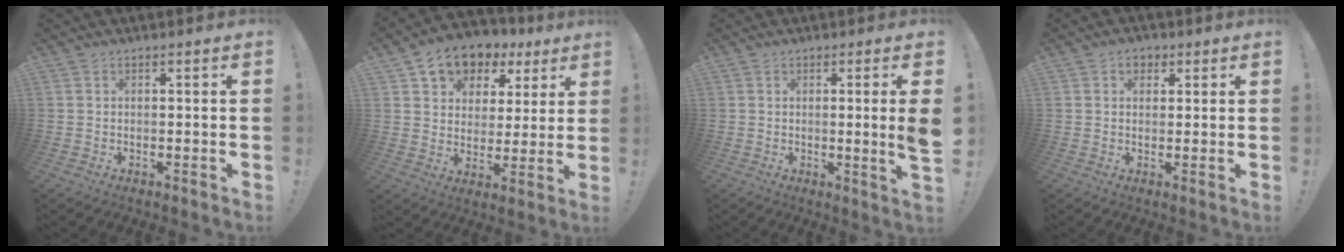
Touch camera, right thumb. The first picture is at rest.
{"total": 10.2, "force": [6.3, 7.1, 3.6], "torque": [-0.060, -0.040, 0.120]}
{"total": 5.7, "force": [0.6, -0.6, 5.7], "torque": [-0.087, -0.011, 0.007]}
{"total": 3.3, "force": [1.5, 2.5, 1.6], "torque": [-0.015, -0.001, 0.025]}